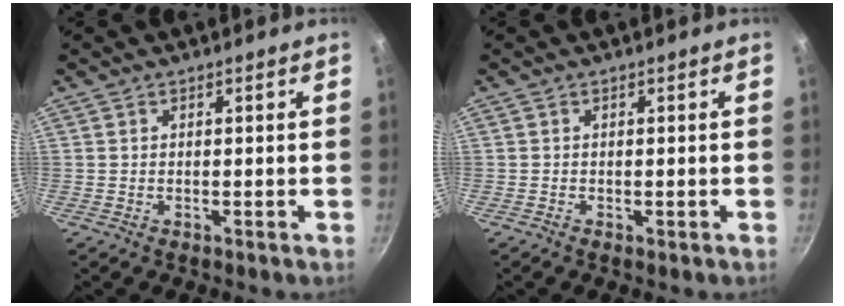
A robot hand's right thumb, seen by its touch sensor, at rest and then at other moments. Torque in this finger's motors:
{"motor_torque": [-0.34, -0.20, -0.47, 0.13, -0.07]}